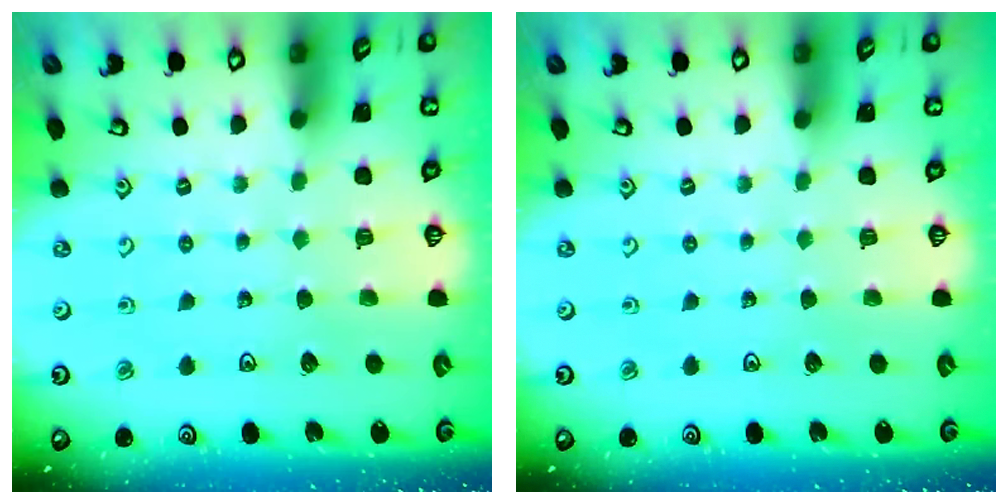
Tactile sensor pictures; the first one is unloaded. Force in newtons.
{"total": 0.0}